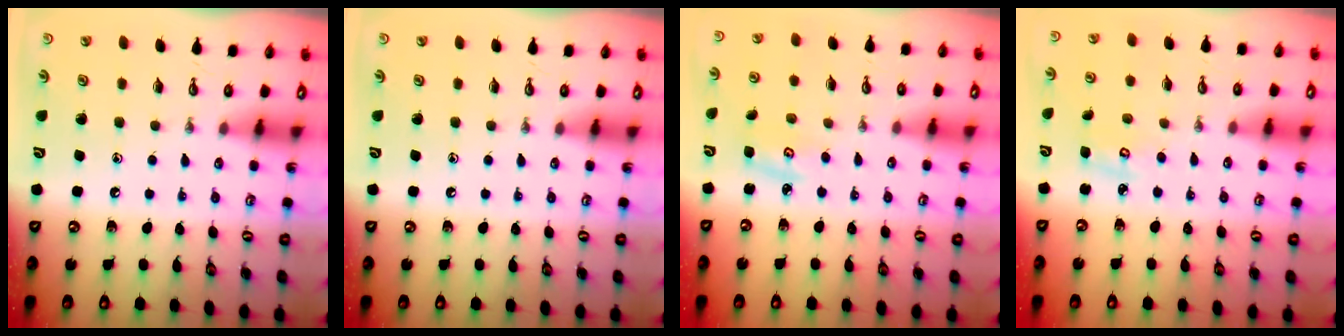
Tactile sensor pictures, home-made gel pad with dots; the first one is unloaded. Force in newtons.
{"total": 0.0}
{"total": 2.8, "press": 2.8, "slide": 0.3}
{"total": 2.9, "press": 2.9, "slide": 0.2}